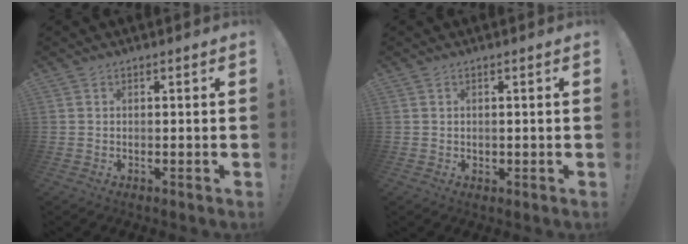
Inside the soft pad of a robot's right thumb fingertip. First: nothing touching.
{"total": 0.6, "force": [0.2, 0.6, 0.1], "torque": [0.004, 0.000, 0.003]}